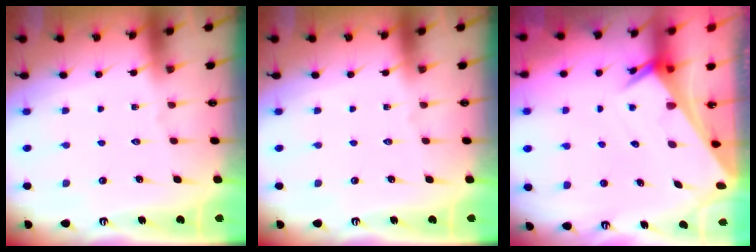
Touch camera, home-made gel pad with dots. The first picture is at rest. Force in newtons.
{"total": 0.0}
{"total": 2.9, "press": 2.9, "slide": 0.3}